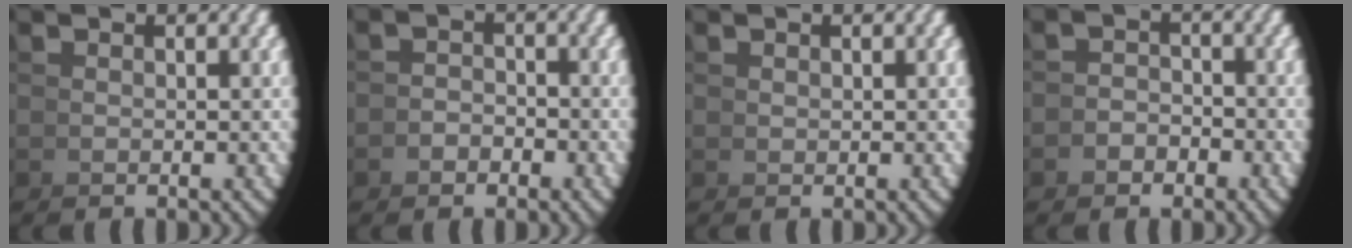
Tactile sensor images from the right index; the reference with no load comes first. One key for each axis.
{"total": 1.5, "fx": -1.4, "fy": 0.0, "fz": -0.4, "tx": 0.026, "ty": 0.001, "tz": -0.030}
{"total": 0.9, "fx": 0.7, "fy": -0.4, "fz": -0.1, "tx": -0.001, "ty": 0.000, "tz": 0.019}
{"total": 1.7, "fx": -1.7, "fy": 0.3, "fz": -0.3, "tx": 0.024, "ty": -0.001, "tz": -0.033}